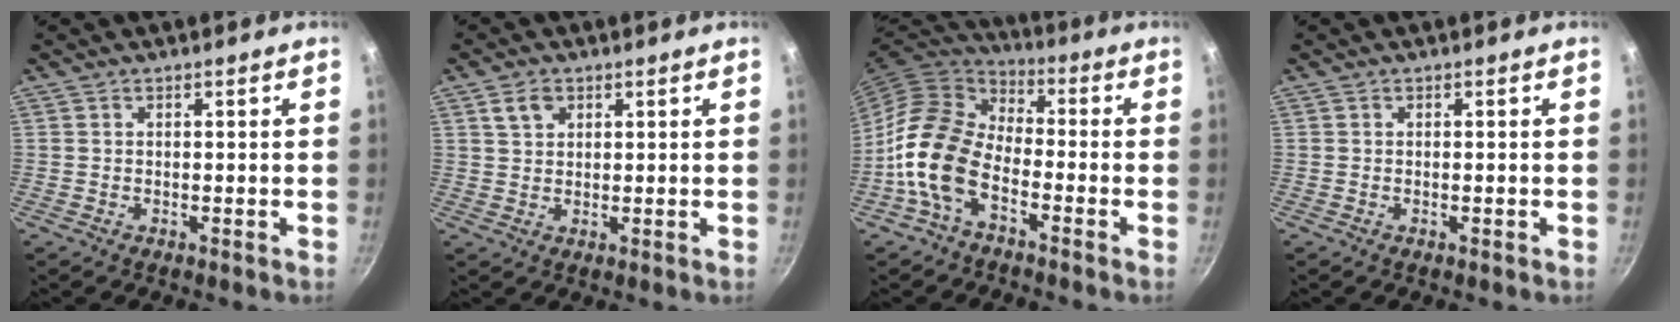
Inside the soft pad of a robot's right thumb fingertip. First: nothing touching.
{"total": 3.6, "force": [1.7, 2.5, 1.9], "torque": [-0.026, 0.000, 0.033]}
{"total": 13.9, "force": [-5.5, 8.4, 9.7], "torque": [-0.160, 0.051, -0.127]}
{"total": 0.5, "force": [-0.2, 0.1, 0.5], "torque": [-0.007, 0.002, -0.004]}